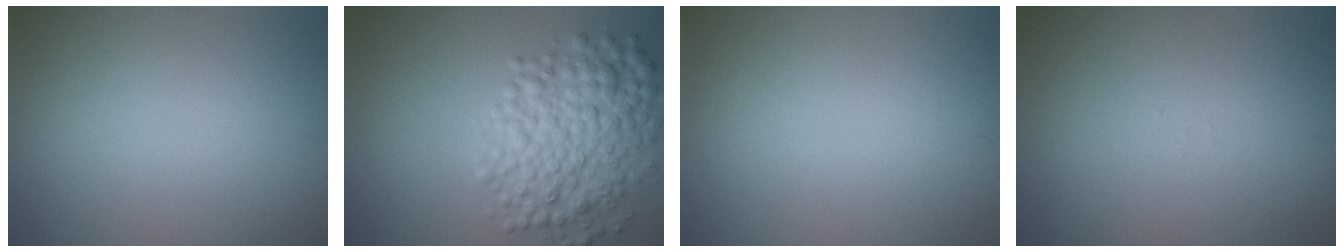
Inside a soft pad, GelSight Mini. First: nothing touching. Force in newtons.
{"total": 6.2, "press": 6.2, "slide": 0.0}
{"total": 0.0}
{"total": 0.0}